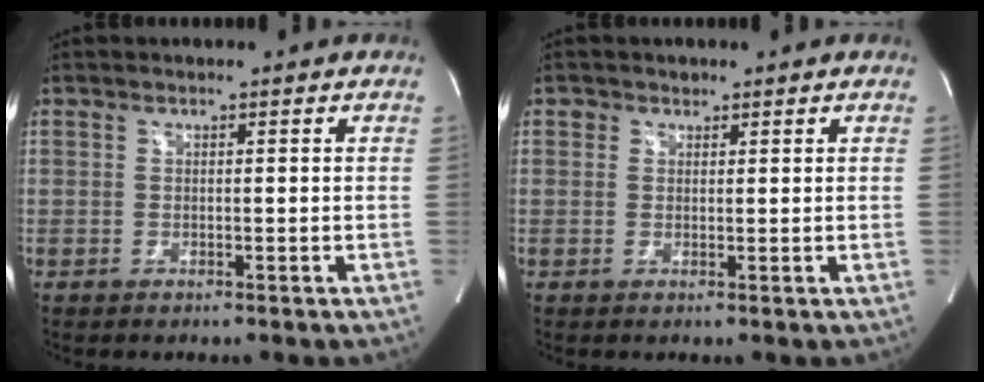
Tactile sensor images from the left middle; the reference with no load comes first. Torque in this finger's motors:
{"motor_torque": [-0.05, 0.05, -0.09, -0.01]}